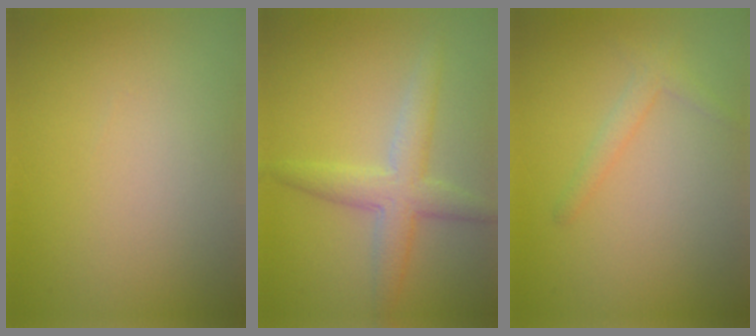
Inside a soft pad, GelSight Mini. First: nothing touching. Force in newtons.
{"total": 4.1, "press": 4.0, "slide": 0.3}
{"total": 1.5, "press": 1.5, "slide": 0.1}